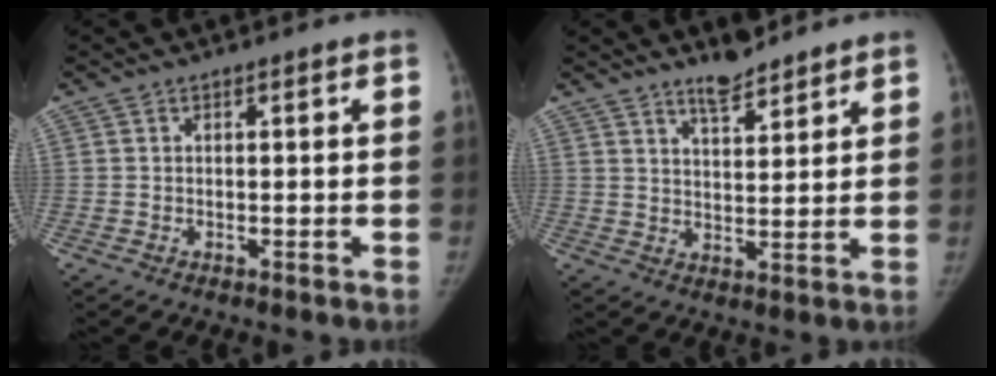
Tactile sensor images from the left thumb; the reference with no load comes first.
{"total": 5.9, "force": [5.0, 1.6, 2.7], "torque": [-0.030, -0.039, 0.084]}